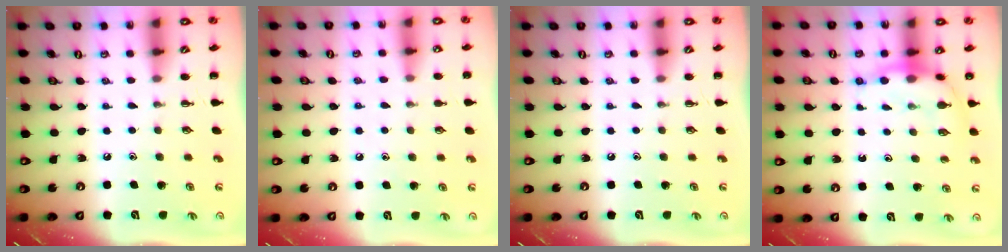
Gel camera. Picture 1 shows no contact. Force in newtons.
{"total": 5.9, "press": 5.5, "slide": 1.9}
{"total": 0.0}
{"total": 7.4, "press": 7.3, "slide": 0.8}